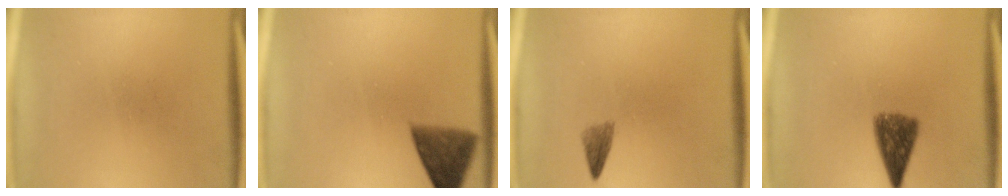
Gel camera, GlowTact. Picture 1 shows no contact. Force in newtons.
{"total": 7.4}
{"total": 1.7}
{"total": 6.3}